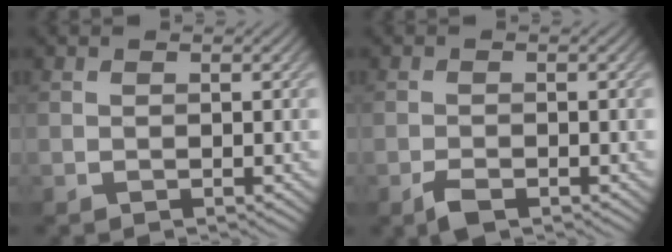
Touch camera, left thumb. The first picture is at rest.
{"total": 2.2, "force": [-1.5, 0.8, 1.4], "torque": [-0.030, -0.004, -0.030]}